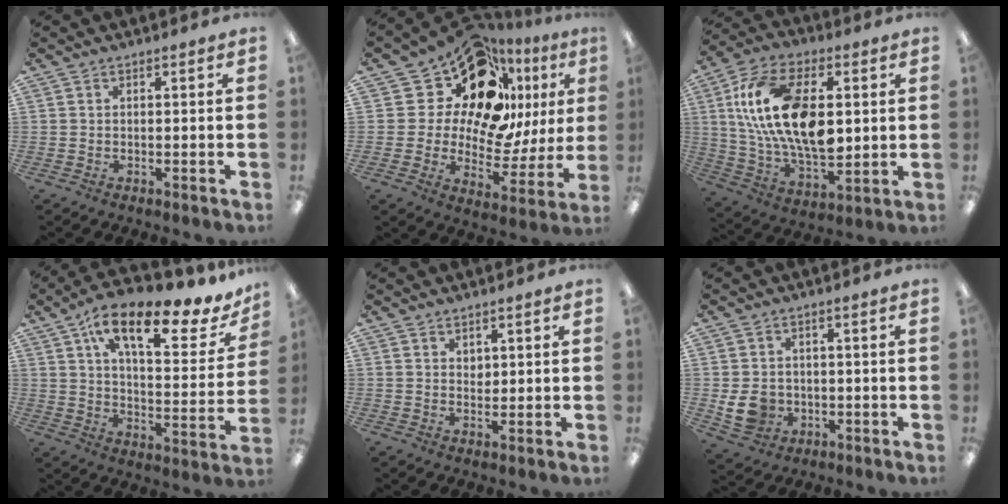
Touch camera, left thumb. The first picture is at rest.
{"total": 20.3, "force": [12.1, 11.5, 11.5], "torque": [-0.202, -0.088, 0.213]}
{"total": 21.0, "force": [3.6, 12.2, 16.7], "torque": [-0.326, 0.005, 0.059]}
{"total": 18.6, "force": [11.8, 6.4, 12.9], "torque": [-0.200, -0.068, 0.188]}
{"total": 2.0, "force": [1.4, 1.3, 0.7], "torque": [-0.006, -0.002, 0.024]}
{"total": 6.9, "force": [-1.1, 6.1, 3.1], "torque": [-0.062, 0.008, -0.016]}